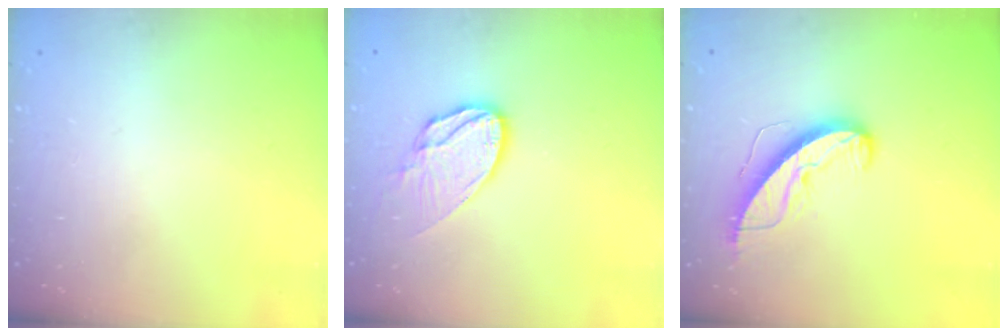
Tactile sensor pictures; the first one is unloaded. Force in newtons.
{"total": 11.5, "press": 11.5, "slide": 0.5}
{"total": 9.4, "press": 9.4, "slide": 0.5}